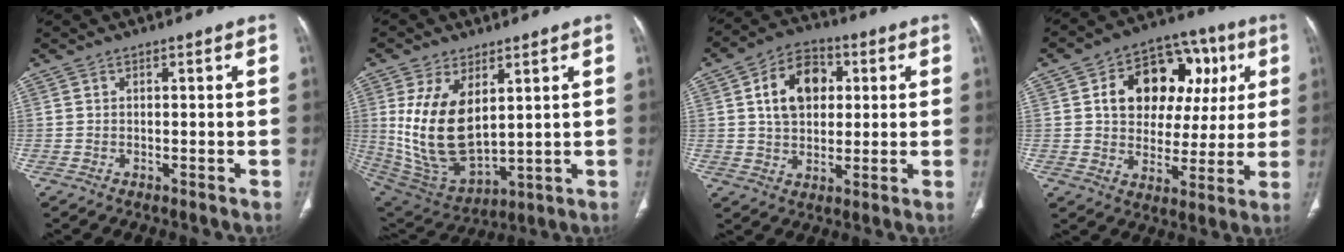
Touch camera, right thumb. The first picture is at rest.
{"total": 16.5, "force": [3.9, 9.2, 13.2], "torque": [-0.245, -0.024, 0.102]}
{"total": 11.6, "force": [2.7, 8.2, 7.8], "torque": [-0.100, 0.007, 0.041]}
{"total": 18.7, "force": [5.2, 13.2, 12.1], "torque": [-0.124, 0.026, 0.084]}